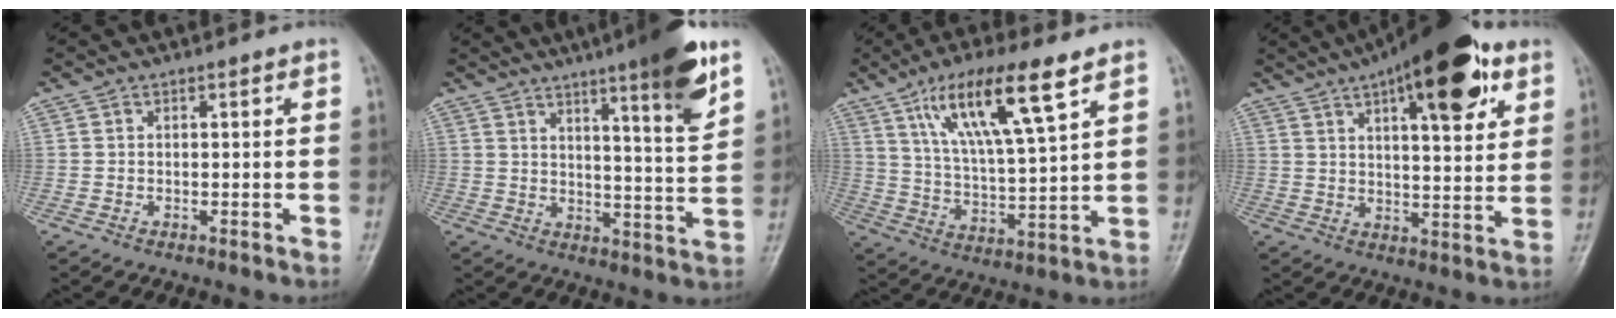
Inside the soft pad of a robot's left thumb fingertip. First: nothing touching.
{"total": 13.4, "force": [8.0, 1.2, 10.7], "torque": [-0.144, -0.044, 0.115]}
{"total": 15.4, "force": [8.4, 3.1, 12.5], "torque": [-0.221, -0.028, 0.158]}
{"total": 19.3, "force": [10.0, 6.8, 15.0], "torque": [-0.197, -0.021, 0.146]}